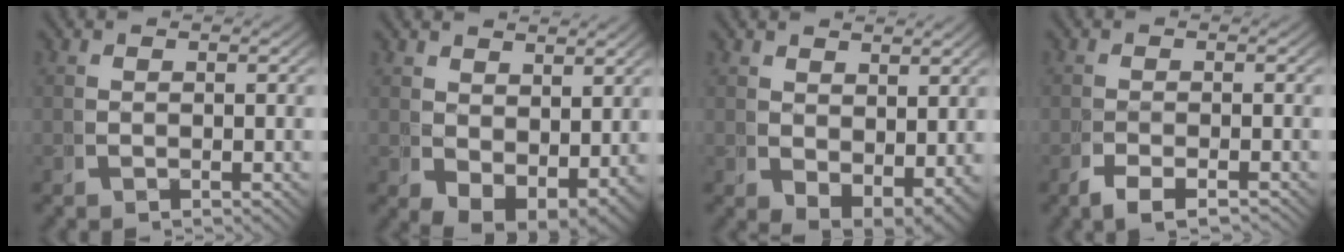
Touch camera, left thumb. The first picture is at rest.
{"total": 5.3, "force": [-0.7, 3.7, 3.7], "torque": [-0.057, -0.041, 0.013]}
{"total": 4.0, "force": [0.1, 2.7, 2.9], "torque": [-0.041, -0.030, 0.024]}
{"total": 1.6, "force": [-1.4, -0.4, 0.5], "torque": [0.001, 0.005, -0.027]}